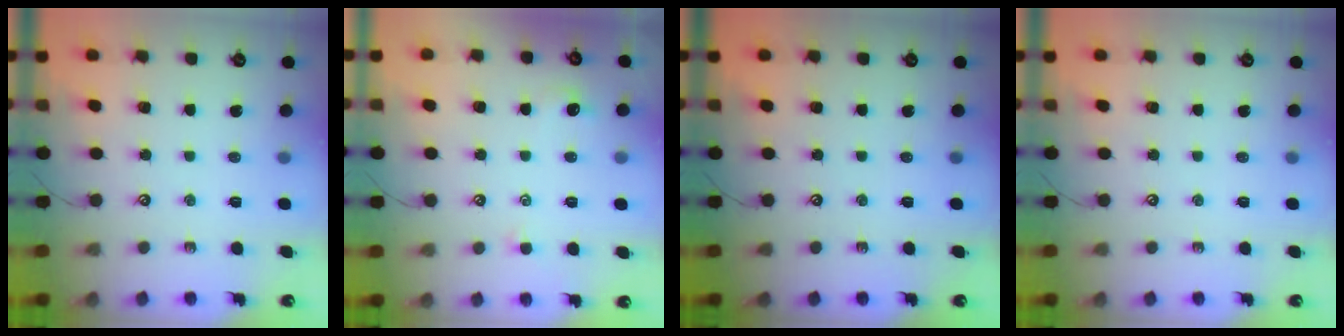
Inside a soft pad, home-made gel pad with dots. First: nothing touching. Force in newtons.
{"total": 1.0, "press": 0.8, "slide": 0.6}
{"total": 0.0}
{"total": 0.0}